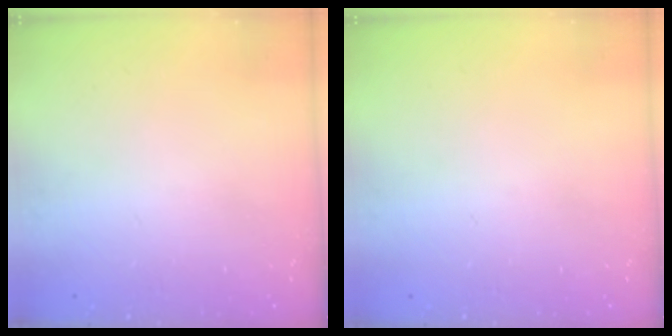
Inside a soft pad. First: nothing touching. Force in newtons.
{"total": 0.0}